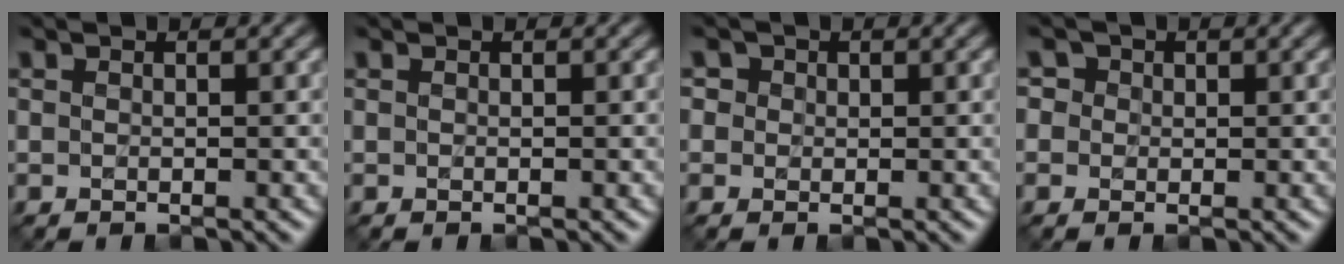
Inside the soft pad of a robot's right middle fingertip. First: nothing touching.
{"total": 0.0}
{"total": 1.9, "force": [0.9, 1.6, 0.6], "torque": [-0.009, 0.006, 0.004]}
{"total": 2.4, "force": [1.0, 2.1, 0.8], "torque": [-0.004, 0.012, 0.000]}